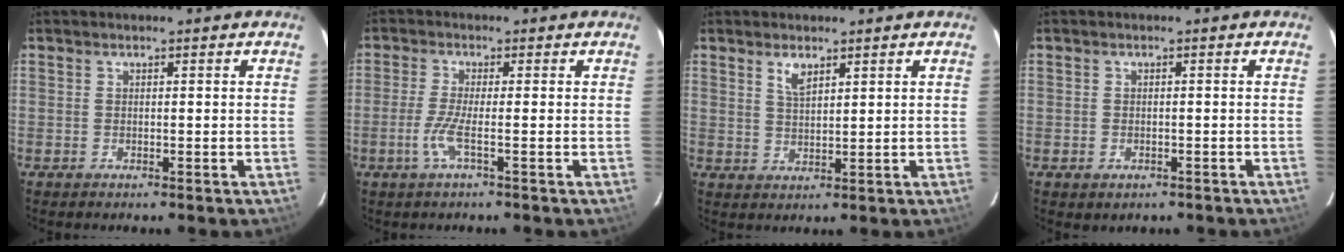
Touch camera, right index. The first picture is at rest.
{"total": 3.9, "force": [-1.6, -0.5, 3.5], "torque": [-0.085, -0.006, -0.035]}
{"total": 3.3, "force": [2.1, 1.2, 2.1], "torque": [-0.039, -0.001, 0.041]}
{"total": 1.9, "force": [-0.9, 1.6, 0.7], "torque": [-0.016, -0.003, -0.007]}